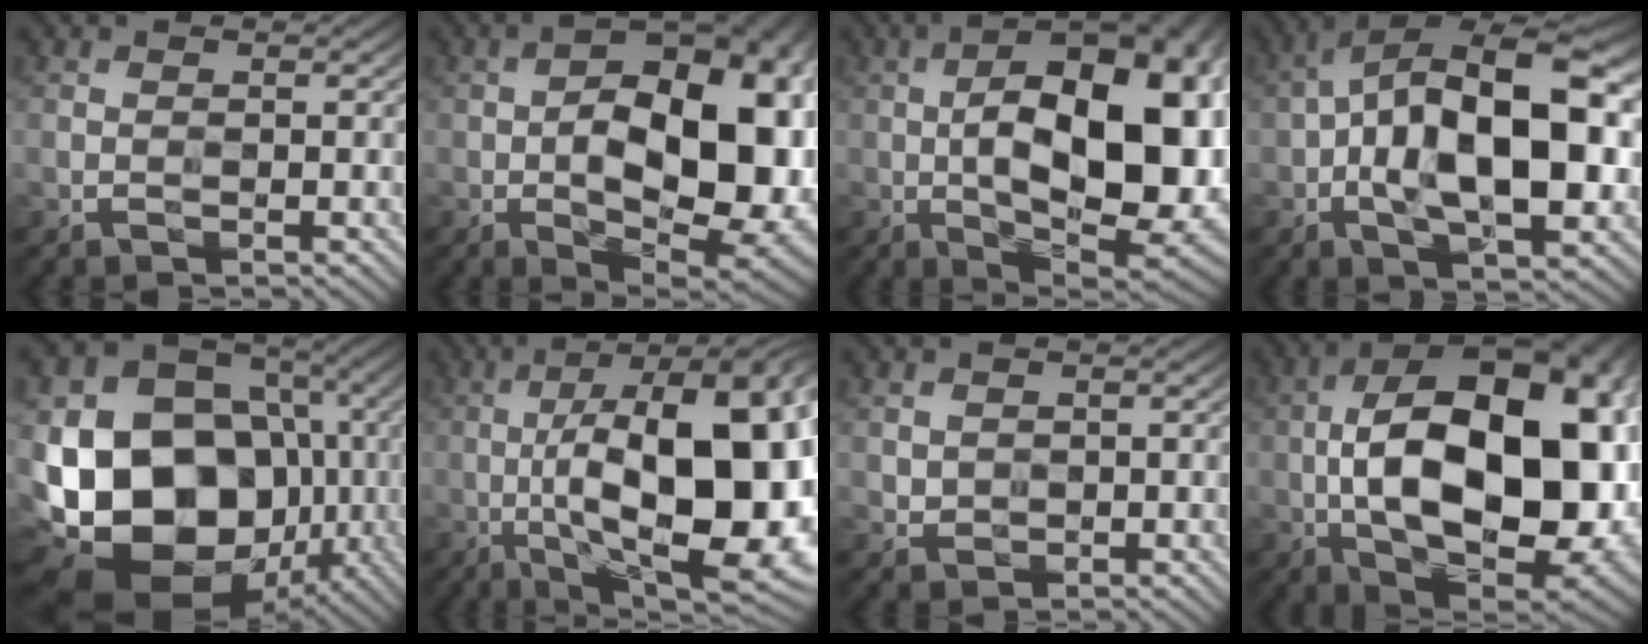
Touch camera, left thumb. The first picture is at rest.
{"total": 18.8, "force": [-1.6, 9.4, 16.2], "torque": [-0.220, 0.002, -0.026]}
{"total": 21.1, "force": [0.1, 9.6, 18.8], "torque": [-0.256, 0.019, -0.015]}
{"total": 16.7, "force": [-1.0, 8.0, 14.6], "torque": [-0.232, 0.023, -0.030]}
{"total": 21.3, "force": [-3.6, 17.2, 12.1], "torque": [-0.276, -0.035, -0.046]}
{"total": 21.3, "force": [-2.6, 7.5, 19.7], "torque": [-0.305, 0.015, -0.048]}
{"total": 1.4, "force": [0.5, 1.2, 0.4], "torque": [-0.014, -0.004, 0.014]}
{"total": 22.7, "force": [-0.8, 11.7, 19.5], "torque": [-0.313, -0.003, -0.024]}